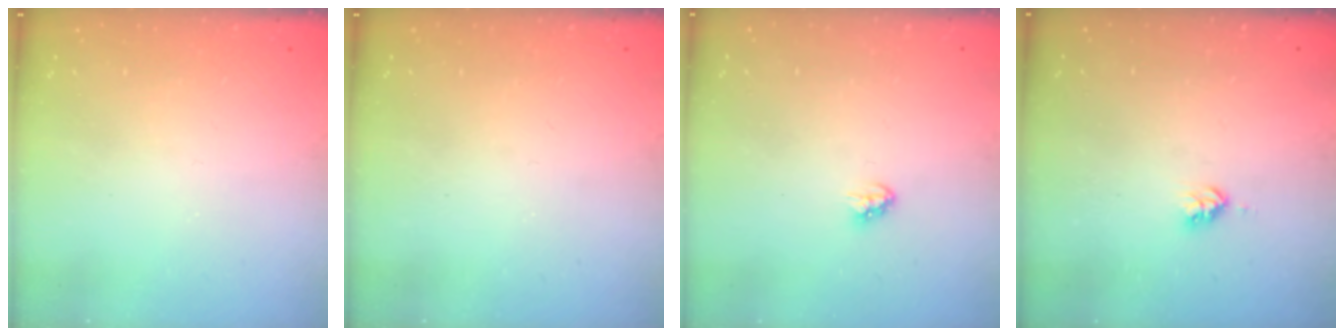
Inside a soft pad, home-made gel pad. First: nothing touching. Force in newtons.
{"total": 0.0}
{"total": 2.9, "press": 2.9, "slide": 0.2}
{"total": 2.8, "press": 2.8, "slide": 0.2}